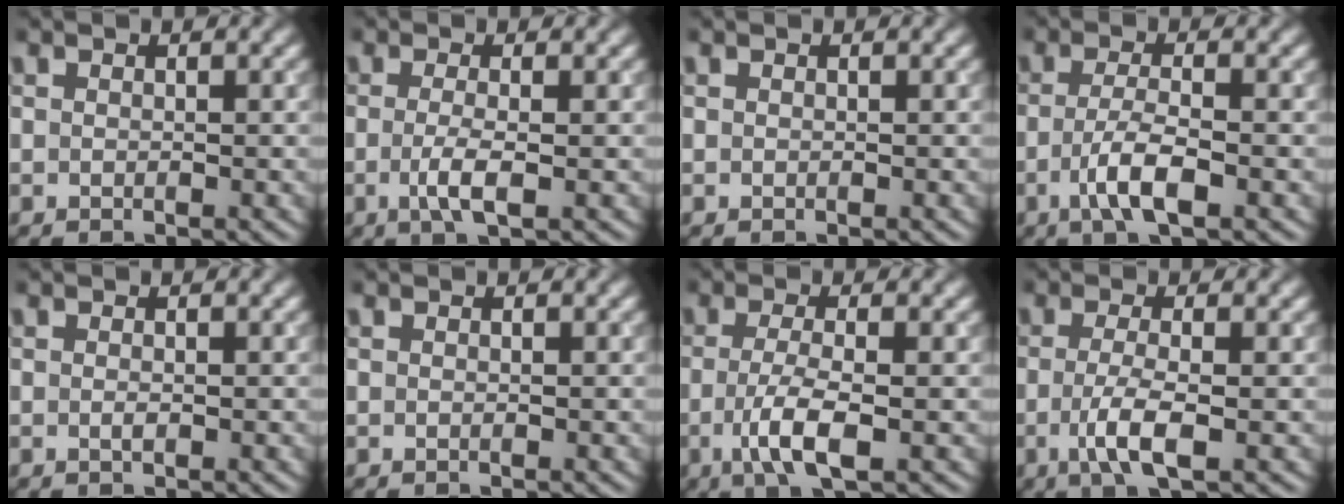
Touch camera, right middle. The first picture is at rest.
{"total": 2.7, "force": [-0.6, 0.7, 2.6], "torque": [-0.053, -0.005, -0.013]}
{"total": 0.0}
{"total": 3.8, "force": [-1.4, 0.9, 3.4], "torque": [-0.068, 0.002, -0.029]}
{"total": 0.5, "force": [-0.1, 0.1, 0.5], "torque": [-0.013, -0.001, -0.001]}
{"total": 0.0}
{"total": 4.1, "force": [-1.1, 1.1, 3.8], "torque": [-0.079, -0.005, -0.022]}
{"total": 3.7, "force": [-0.9, 0.9, 3.5], "torque": [-0.072, -0.006, -0.019]}